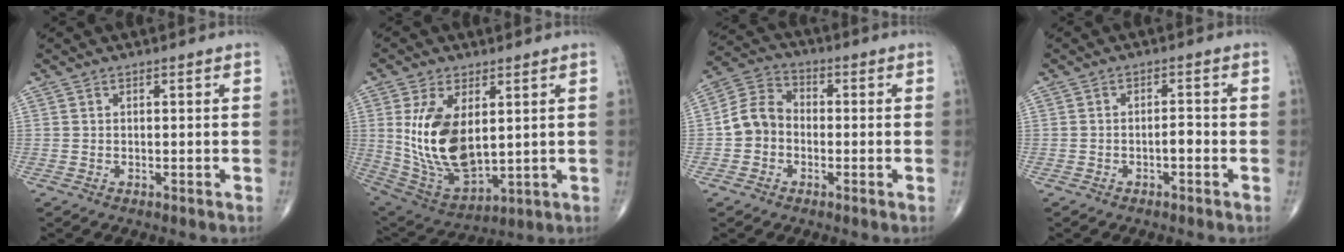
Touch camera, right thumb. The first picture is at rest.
{"total": 16.1, "force": [2.6, 8.6, 13.3], "torque": [-0.243, -0.021, 0.071]}
{"total": 7.4, "force": [-1.3, 6.1, 3.9], "torque": [-0.059, 0.031, -0.039]}
{"total": 2.1, "force": [-0.9, 0.9, 1.7], "torque": [-0.020, 0.011, -0.016]}